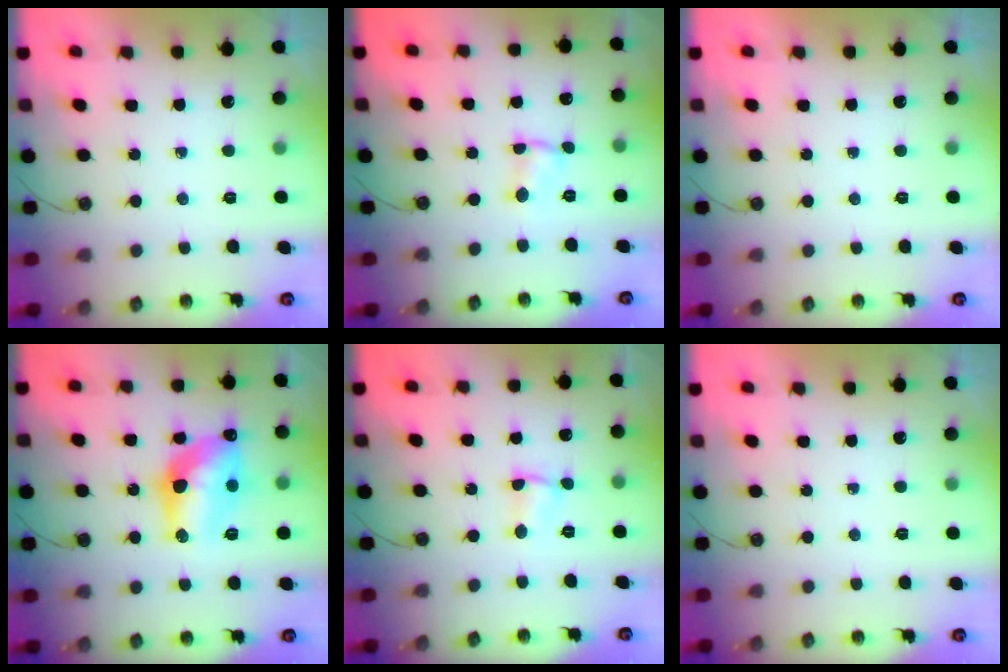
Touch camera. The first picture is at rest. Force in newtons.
{"total": 1.5, "press": 1.5, "slide": 0.2}
{"total": 0.0}
{"total": 13.3, "press": 13.3, "slide": 0.9}
{"total": 1.2, "press": 1.1, "slide": 0.4}
{"total": 0.0}